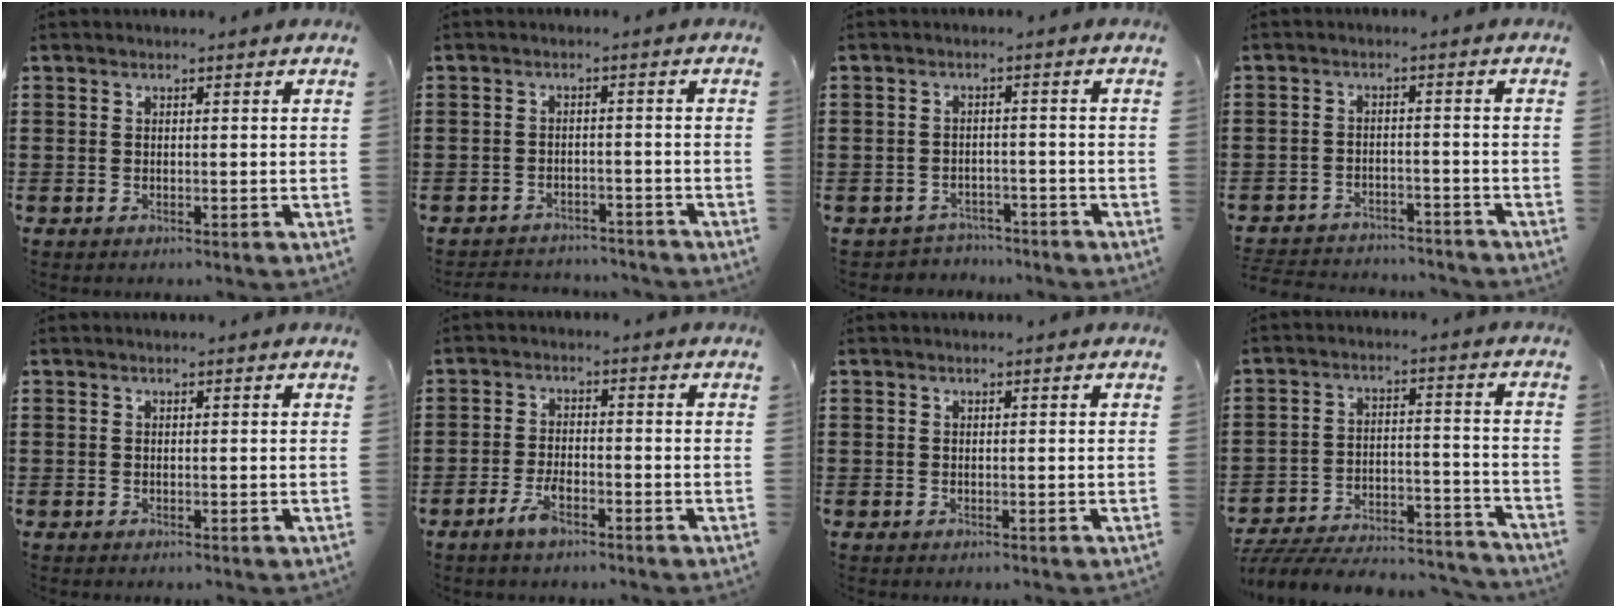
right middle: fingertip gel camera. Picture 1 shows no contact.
{"total": 2.6, "force": [-2.5, 0.4, 0.0], "torque": [-0.007, -0.002, -0.054]}
{"total": 2.5, "force": [-2.5, 0.5, -0.3], "torque": [-0.004, 0.000, -0.057]}
{"total": 3.2, "force": [-3.2, 0.4, 0.0], "torque": [-0.006, 0.001, -0.069]}
{"total": 0.0}
{"total": 4.1, "force": [-2.5, 1.3, 2.9], "torque": [-0.070, 0.000, -0.052]}
{"total": 0.0}
{"total": 6.8, "force": [-6.4, 1.2, 1.9], "torque": [-0.043, 0.005, -0.130]}